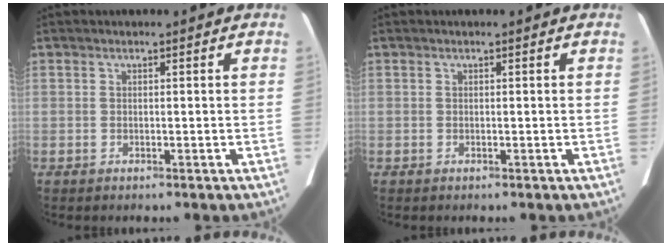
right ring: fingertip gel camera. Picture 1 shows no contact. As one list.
[{"total": 0.0}]